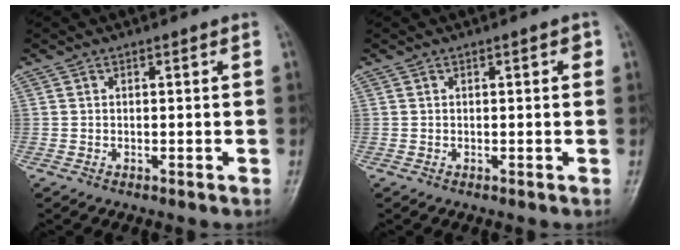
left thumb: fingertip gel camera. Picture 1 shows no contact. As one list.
[{"total": 1.1, "force": [0.4, 0.5, 1.0], "torque": [-0.012, 0.002, 0.002]}]